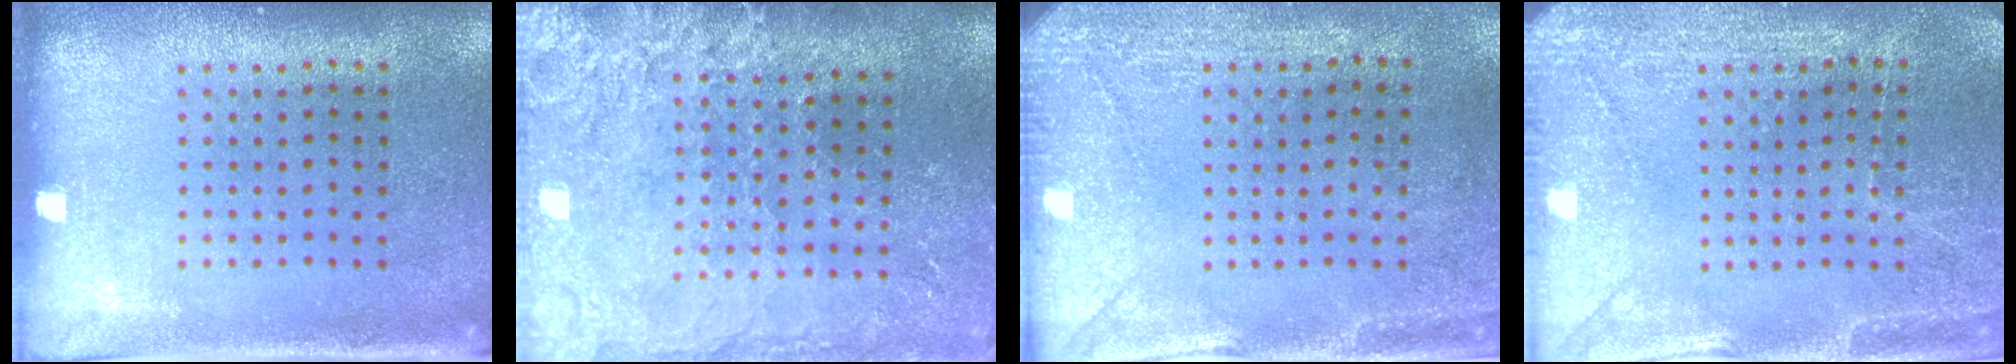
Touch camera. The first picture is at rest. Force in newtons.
{"total": 3.8, "press": 3.4, "slide": 1.7}
{"total": 3.0, "press": 2.6, "slide": 1.4}
{"total": 2.9, "press": 2.9, "slide": 0.2}